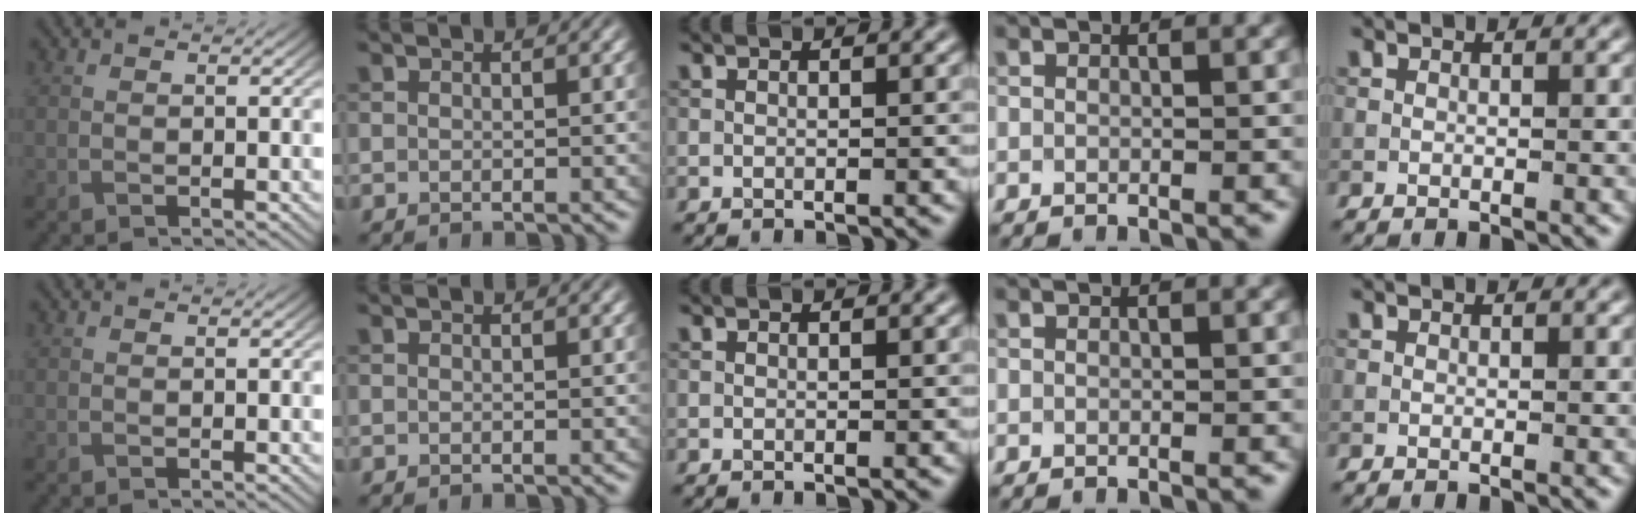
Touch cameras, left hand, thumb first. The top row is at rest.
{}